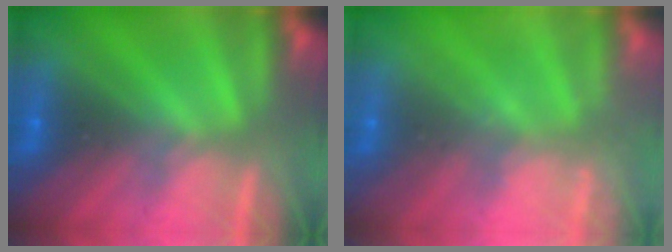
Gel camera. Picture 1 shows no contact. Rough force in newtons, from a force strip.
{"total": 2.4}